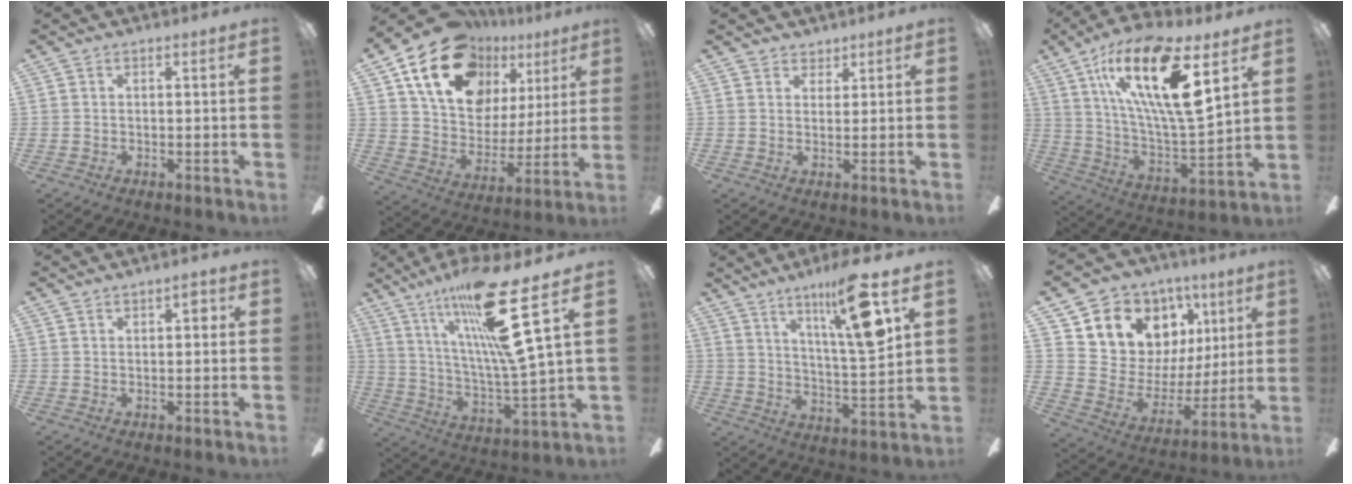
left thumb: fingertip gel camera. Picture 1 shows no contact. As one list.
[{"total": 20.4, "force": [12.5, 12.9, 9.7], "torque": [-0.175, -0.062, 0.230]}, {"total": 2.5, "force": [2.1, 1.4, 0.0], "torque": [0.012, -0.010, 0.037]}, {"total": 23.3, "force": [12.0, 6.1, 18.9], "torque": [-0.347, -0.060, 0.191]}, {"total": 2.4, "force": [0.9, 1.1, 2.0], "torque": [-0.016, -0.003, 0.009]}, {"total": 23.6, "force": [13.7, 3.4, 18.9], "torque": [-0.342, -0.073, 0.206]}, {"total": 17.7, "force": [10.0, 3.2, 14.3], "torque": [-0.234, -0.039, 0.148]}, {"total": 12.0, "force": [7.4, 8.9, 3.3], "torque": [-0.079, -0.056, 0.145]}]